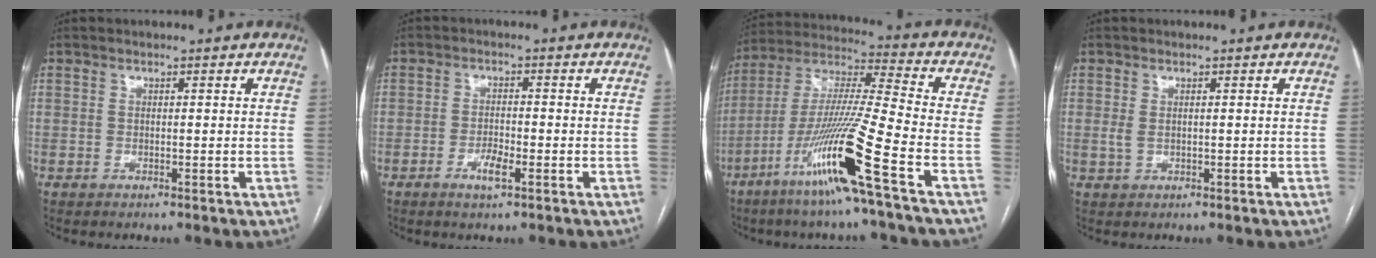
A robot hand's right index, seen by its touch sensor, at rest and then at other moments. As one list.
[{"total": 3.2, "force": [-1.7, 0.7, 2.6], "torque": [-0.049, 0.001, -0.030]}, {"total": 17.7, "force": [-8.7, -1.6, 15.4], "torque": [-0.320, -0.034, -0.170]}, {"total": 1.3, "force": [0.1, 0.7, 1.1], "torque": [-0.025, 0.001, 0.006]}]